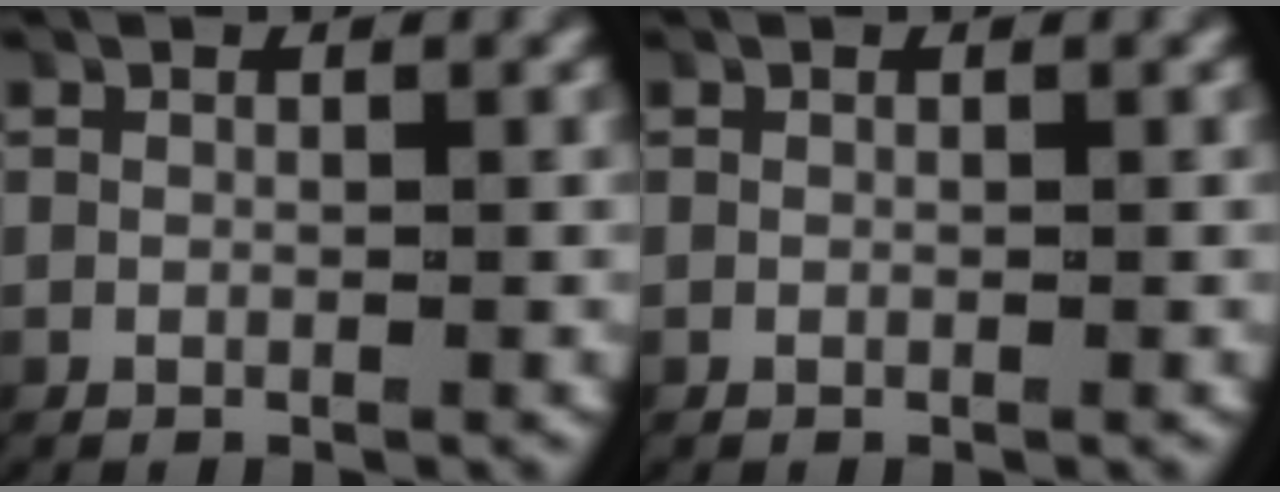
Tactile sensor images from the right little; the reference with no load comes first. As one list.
[{"total": 0.0}]